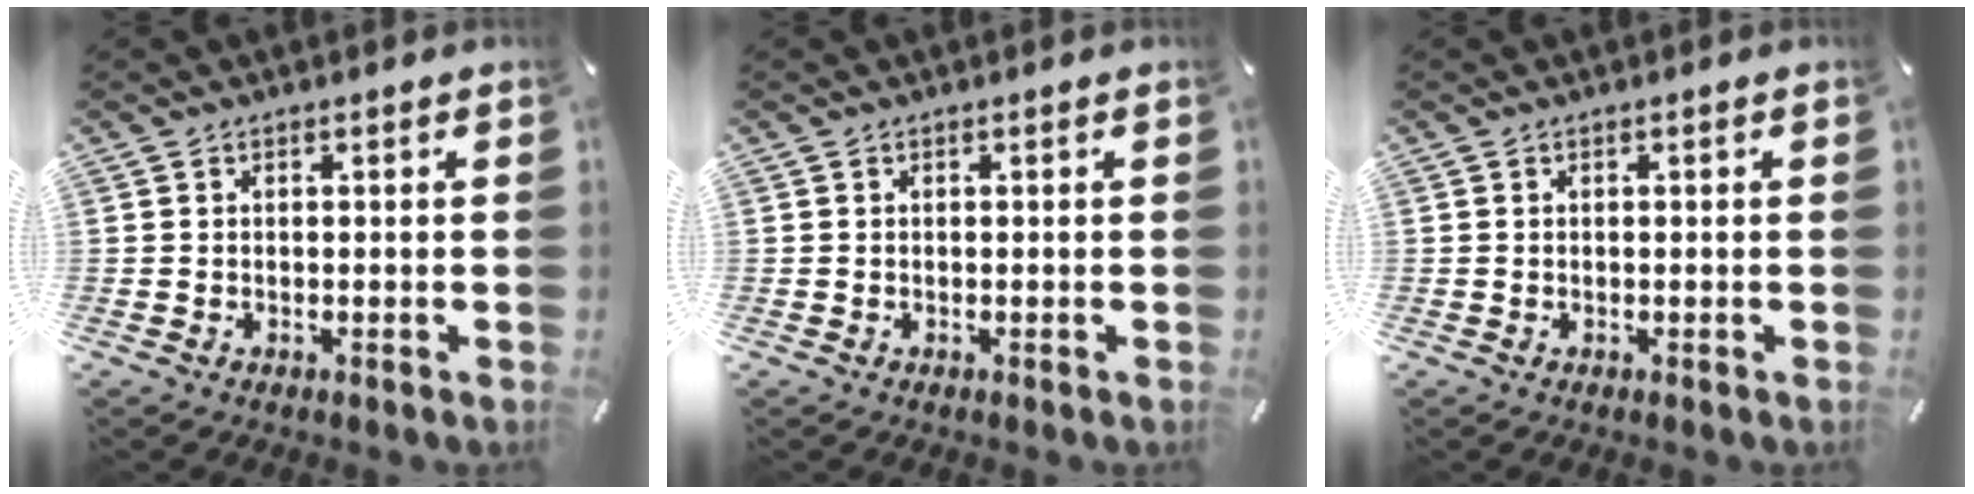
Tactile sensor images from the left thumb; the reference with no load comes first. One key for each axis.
{"total": 0.0}
{"total": 0.0}